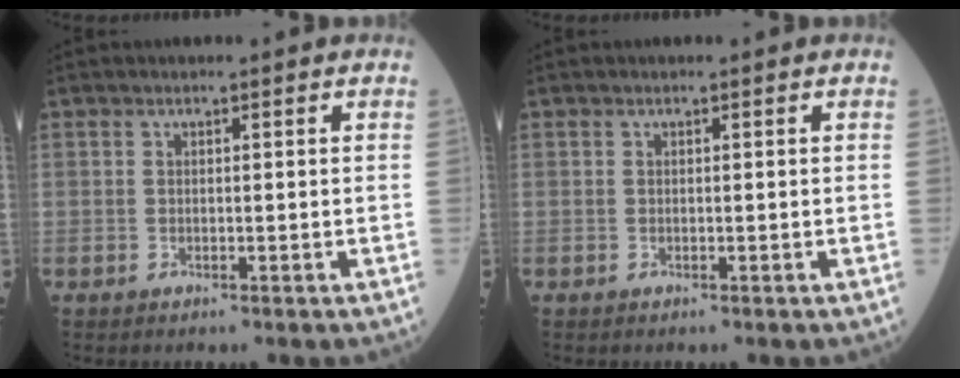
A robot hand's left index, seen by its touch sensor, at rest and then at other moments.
{"total": 0.0}